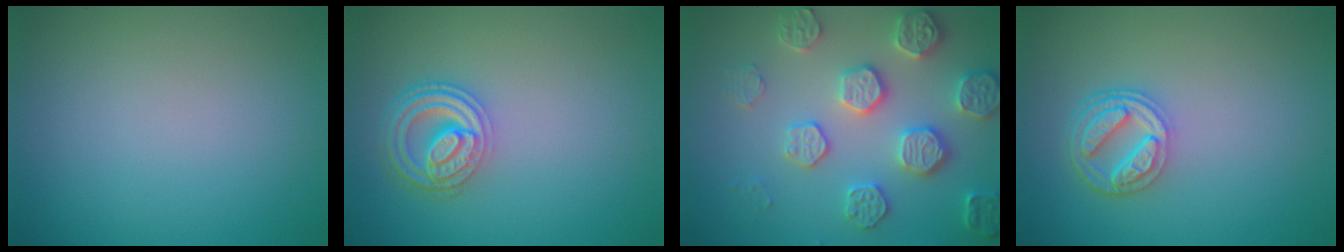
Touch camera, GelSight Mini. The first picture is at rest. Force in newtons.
{"total": 4.5, "press": 3.5, "slide": 2.7}
{"total": 4.9, "press": 4.9, "slide": 0.4}
{"total": 4.2, "press": 3.2, "slide": 2.7}